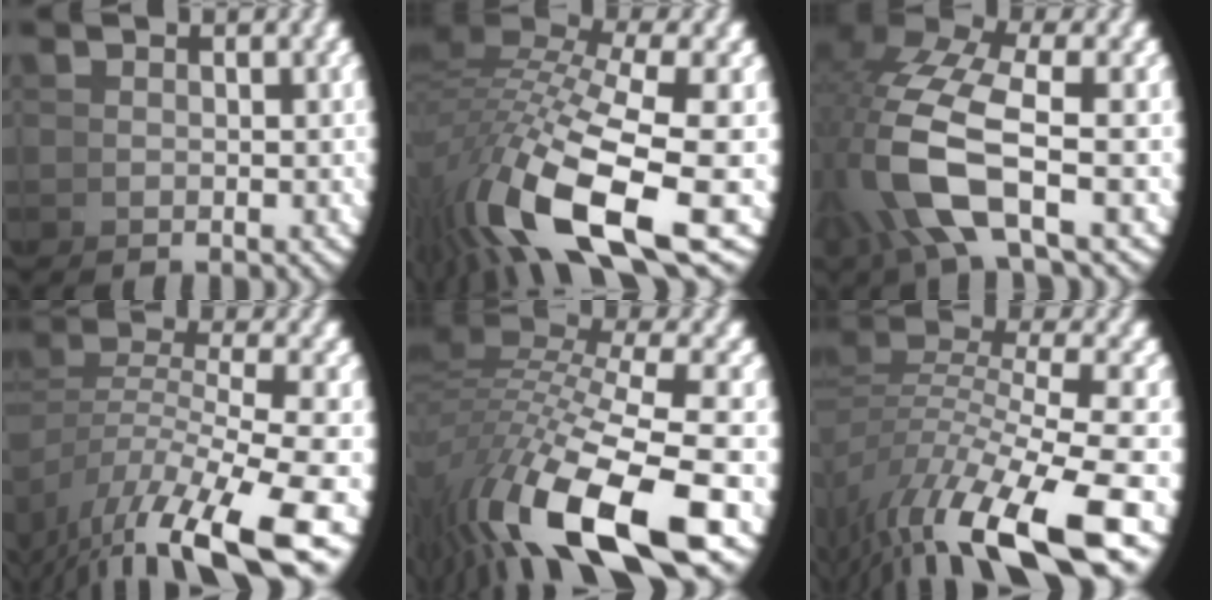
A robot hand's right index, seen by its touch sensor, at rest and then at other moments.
{"total": 10.9, "force": [-2.2, 6.0, 8.9], "torque": [-0.181, -0.032, -0.011]}
{"total": 8.0, "force": [-0.1, 4.4, 6.7], "torque": [-0.178, -0.026, 0.013]}
{"total": 8.4, "force": [-4.9, 2.8, 6.3], "torque": [-0.113, -0.034, -0.054]}
{"total": 9.6, "force": [-1.4, 4.8, 8.2], "torque": [-0.166, -0.019, -0.004]}
{"total": 8.4, "force": [-3.3, 3.9, 6.7], "torque": [-0.130, -0.026, -0.033]}